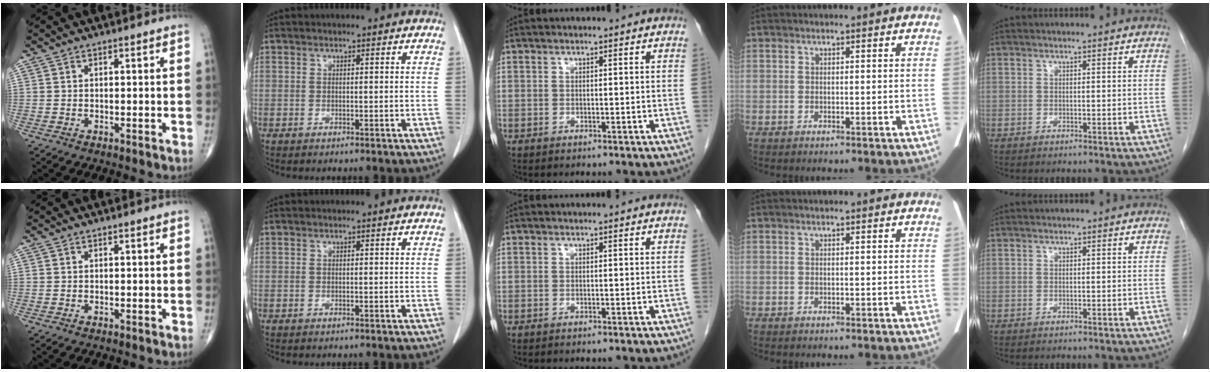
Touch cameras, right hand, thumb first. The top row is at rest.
{}